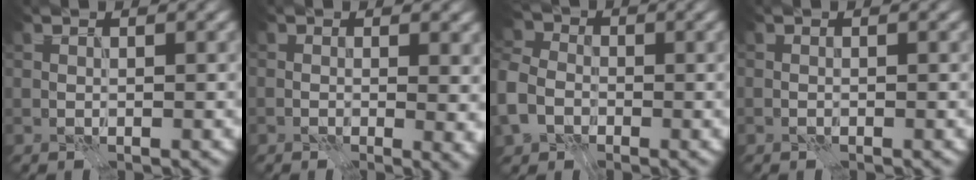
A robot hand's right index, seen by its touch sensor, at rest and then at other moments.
{"total": 3.1, "force": [0.8, 1.4, 2.7], "torque": [-0.018, -0.002, 0.017]}
{"total": 7.5, "force": [-1.9, 6.0, 4.0], "torque": [-0.097, -0.003, -0.052]}
{"total": 0.0}